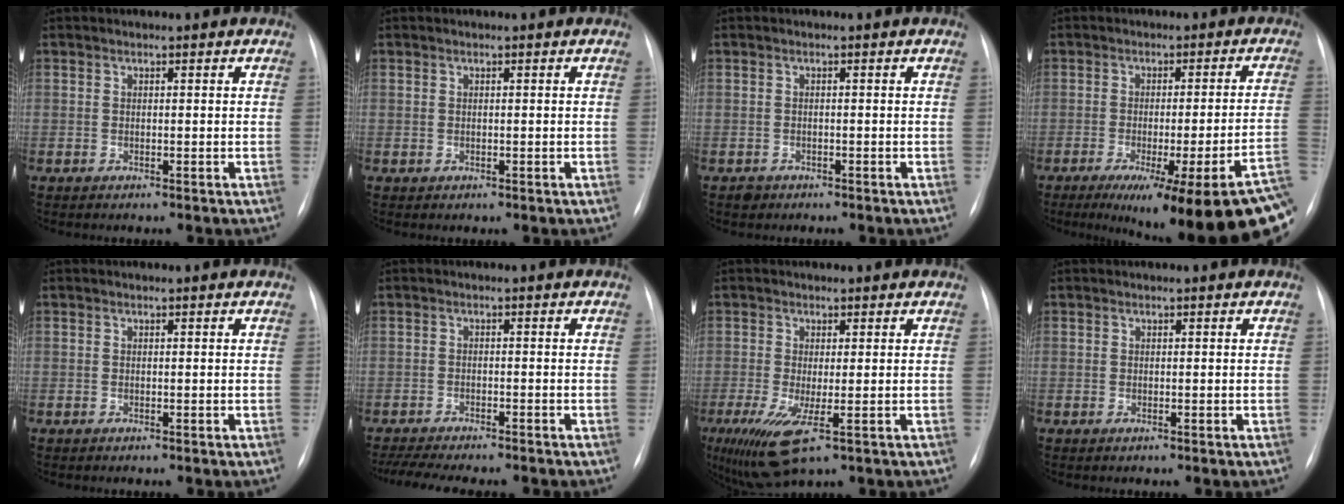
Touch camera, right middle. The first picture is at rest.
{"total": 0.0}
{"total": 1.2, "force": [-0.8, 0.9, -0.1], "torque": [-0.001, 0.003, -0.013]}
{"total": 23.1, "force": [-15.3, 0.9, 17.2], "torque": [-0.128, -0.025, -0.201]}
{"total": 0.0}
{"total": 11.9, "force": [-10.4, 1.8, 5.5], "torque": [-0.081, -0.008, -0.142]}
{"total": 7.3, "force": [-2.6, 1.6, 6.6], "torque": [-0.124, -0.024, -0.040]}
{"total": 0.0}